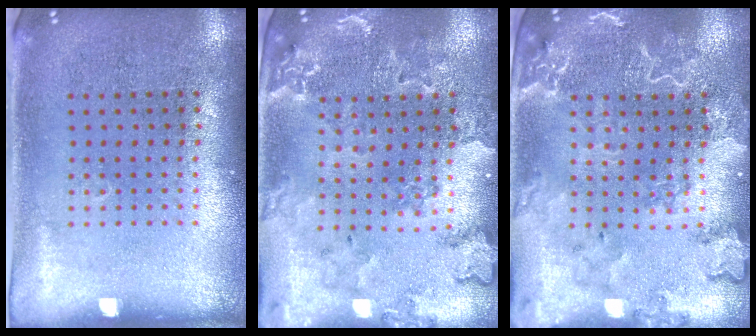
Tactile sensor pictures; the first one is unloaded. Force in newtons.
{"total": 1.1, "press": 1.1, "slide": 0.2}
{"total": 2.6, "press": 2.4, "slide": 1.0}